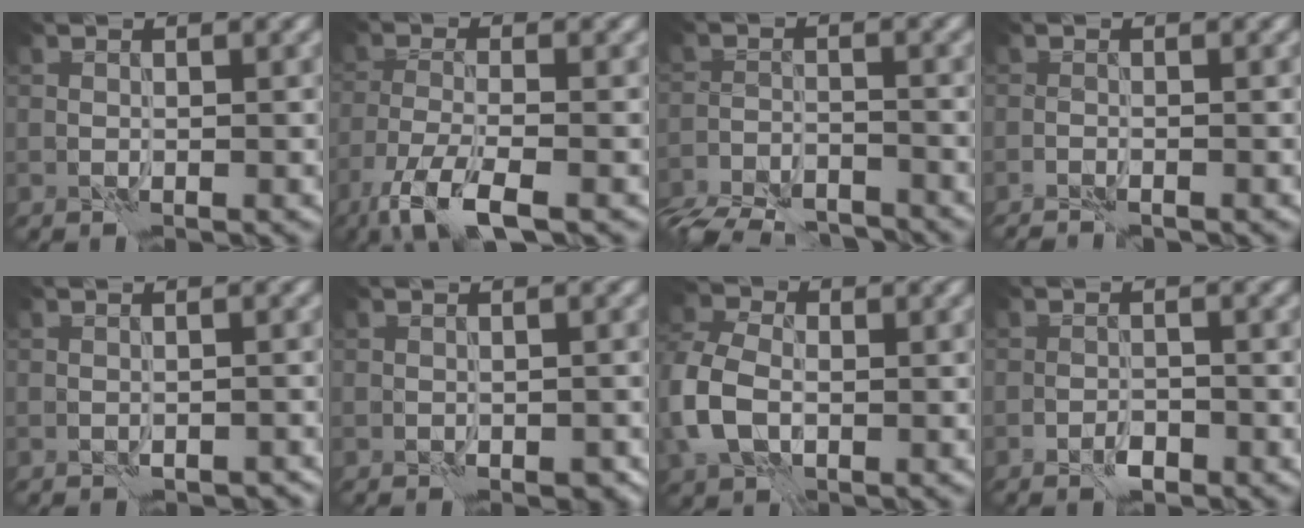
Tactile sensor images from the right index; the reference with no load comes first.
{"total": 6.2, "force": [-4.2, 1.5, 4.3], "torque": [-0.084, -0.009, -0.084]}
{"total": 8.4, "force": [-7.7, 2.6, 1.9], "torque": [-0.029, -0.022, -0.125]}
{"total": 2.0, "force": [-1.8, 0.3, 0.7], "torque": [-0.022, 0.000, -0.027]}
{"total": 1.2, "force": [-0.9, 0.7, 0.5], "torque": [-0.005, 0.002, -0.011]}
{"total": 1.2, "force": [-0.7, 0.9, 0.6], "torque": [-0.013, -0.001, -0.006]}
{"total": 6.2, "force": [-1.1, 4.5, 4.1], "torque": [-0.104, 0.001, -0.035]}
{"total": 1.6, "force": [-1.1, 0.8, 0.8], "torque": [-0.010, 0.002, -0.020]}